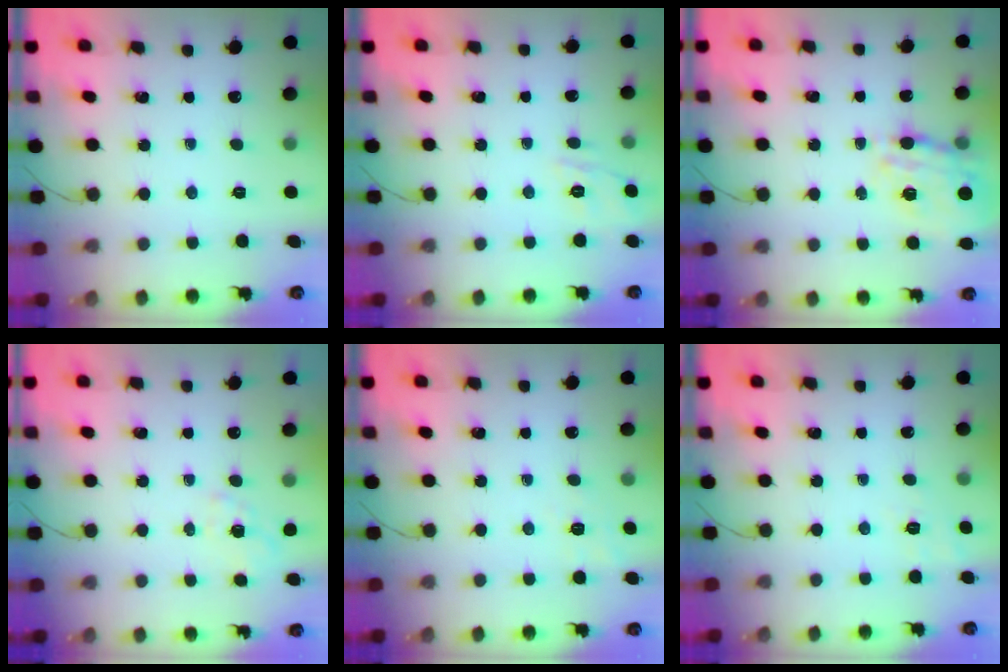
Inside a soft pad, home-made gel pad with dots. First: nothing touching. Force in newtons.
{"total": 8.9, "press": 8.8, "slide": 1.8}
{"total": 15.8, "press": 15.4, "slide": 3.6}
{"total": 2.1, "press": 1.7, "slide": 1.1}
{"total": 2.3, "press": 0.6, "slide": 2.2}
{"total": 2.4, "press": 1.2, "slide": 2.1}